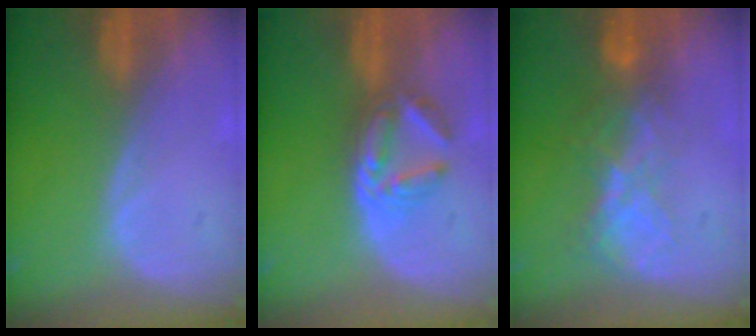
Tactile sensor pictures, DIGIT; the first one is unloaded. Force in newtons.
{"total": 6.0, "press": 5.3, "slide": 2.8}
{"total": 6.5, "press": 5.6, "slide": 3.2}